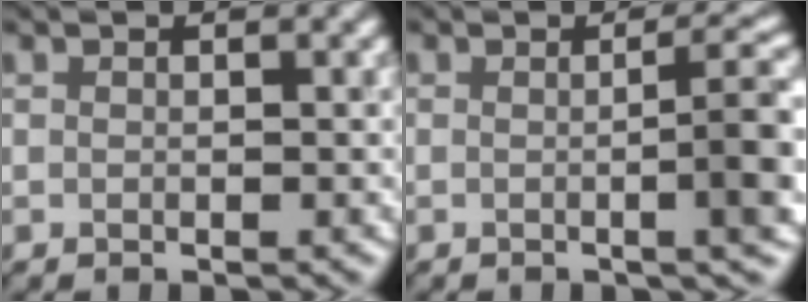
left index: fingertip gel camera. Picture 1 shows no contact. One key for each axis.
{"total": 5.4, "fx": -0.5, "fy": 1.1, "fz": 5.3, "tx": -0.065, "ty": 0.000, "tz": -0.002}